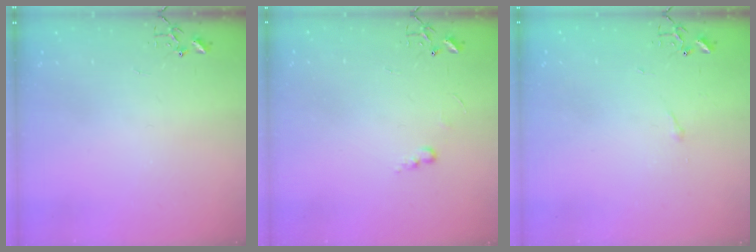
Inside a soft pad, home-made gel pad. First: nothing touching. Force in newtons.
{"total": 5.6, "press": 5.6, "slide": 0.7}
{"total": 2.9, "press": 2.9, "slide": 0.5}